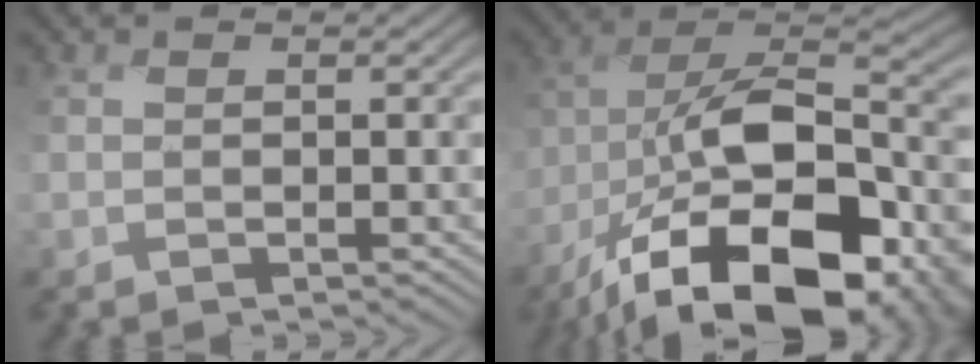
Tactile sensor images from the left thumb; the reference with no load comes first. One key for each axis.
{"total": 21.0, "fx": -10.8, "fy": 10.3, "fz": 14.8, "tx": -0.269, "ty": -0.033, "tz": -0.172}